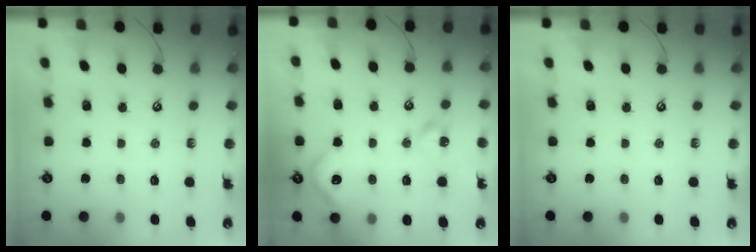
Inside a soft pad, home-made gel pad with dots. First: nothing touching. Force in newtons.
{"total": 8.9, "press": 8.8, "slide": 1.1}
{"total": 0.0}